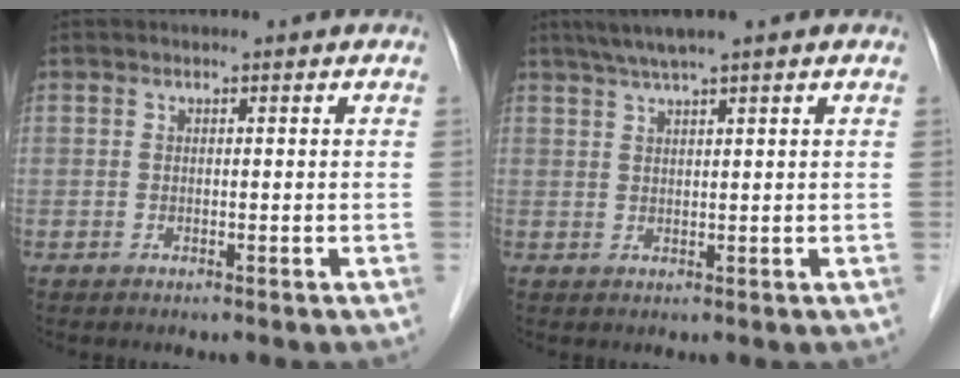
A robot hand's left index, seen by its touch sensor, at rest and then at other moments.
{"total": 4.4, "force": [3.2, -0.7, 2.9], "torque": [-0.057, 0.016, 0.059]}